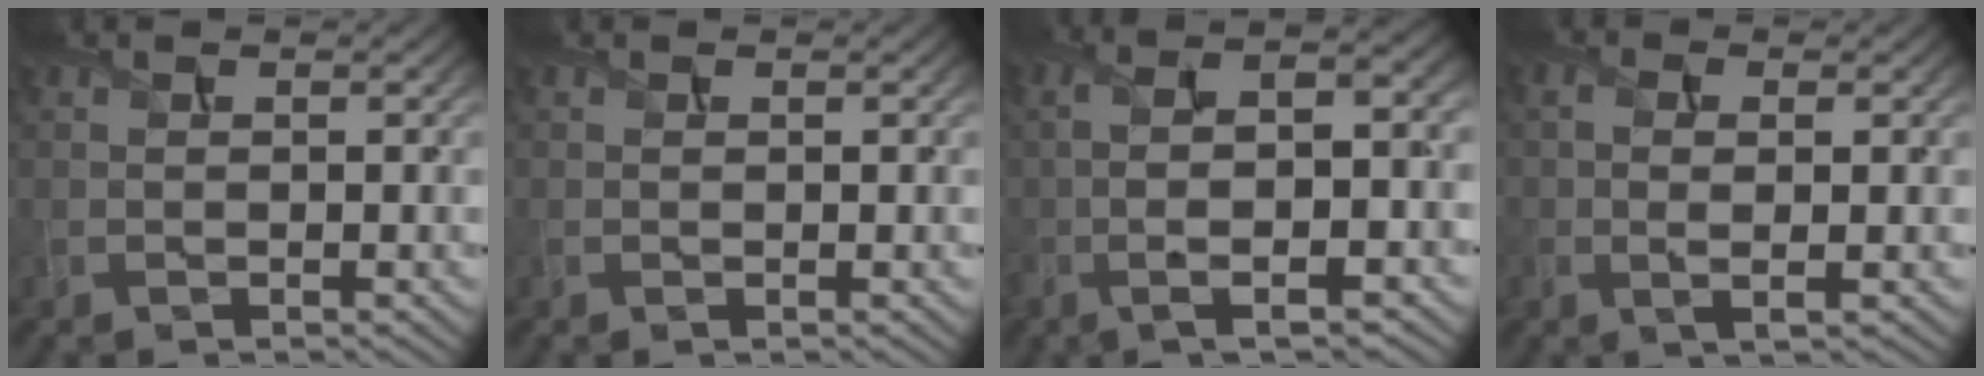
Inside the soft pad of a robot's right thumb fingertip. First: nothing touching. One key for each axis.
{"total": 0.0}
{"total": 9.9, "fx": -1.5, "fy": 3.3, "fz": 9.3, "tx": -0.174, "ty": 0.001, "tz": -0.023}
{"total": 2.6, "fx": -0.1, "fy": 1.3, "fz": 2.3, "tx": -0.052, "ty": -0.006, "tz": 0.002}